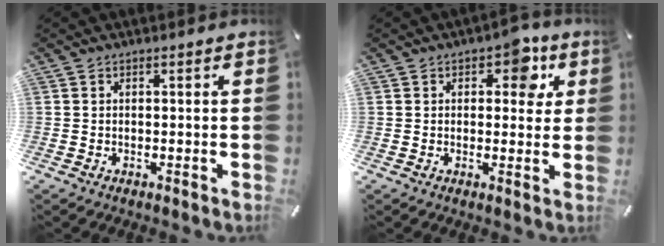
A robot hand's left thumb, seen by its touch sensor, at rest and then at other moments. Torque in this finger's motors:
{"motor_torque": [1.00, 1.20, 0.55, -0.57, 0.03]}